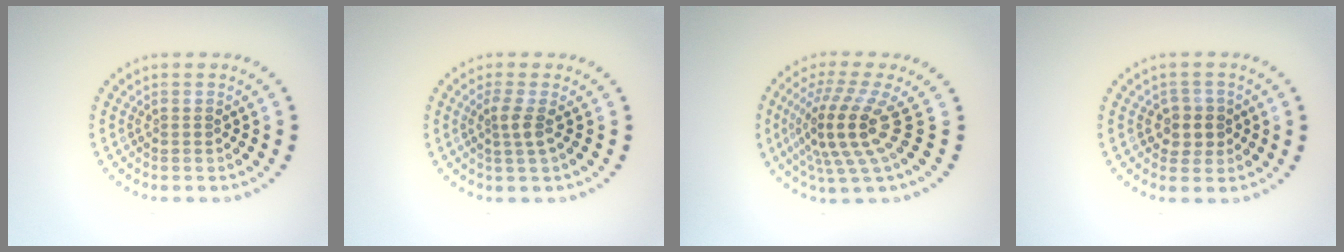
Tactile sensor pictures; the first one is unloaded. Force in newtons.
{"total": 1.8, "press": 1.3, "slide": 1.3}
{"total": 5.2, "press": 3.7, "slide": 3.7}
{"total": 2.1, "press": 2.0, "slide": 0.8}